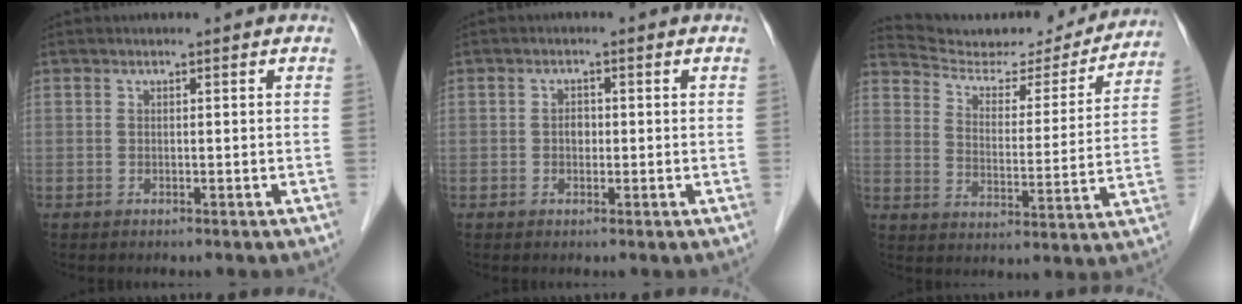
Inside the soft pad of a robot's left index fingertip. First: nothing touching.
{"total": 1.4, "force": [-0.1, 1.1, 0.9], "torque": [-0.014, 0.004, -0.003]}
{"total": 19.3, "force": [18.4, 3.6, 4.5], "torque": [-0.065, -0.020, 0.253]}